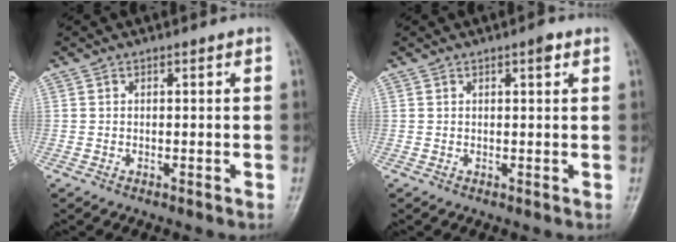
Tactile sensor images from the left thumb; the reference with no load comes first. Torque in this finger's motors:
{"motor_torque": [0.25, 0.10, 0.07, -0.21, 0.00]}